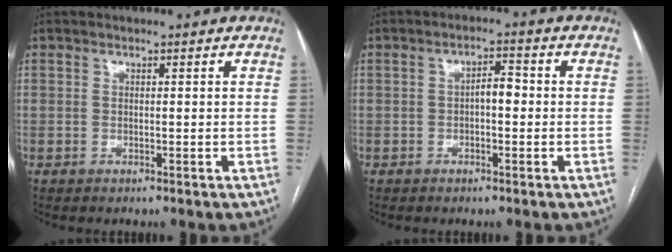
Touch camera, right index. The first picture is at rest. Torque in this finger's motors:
{"motor_torque": [0.59, -0.12, 0.22, 0.06]}